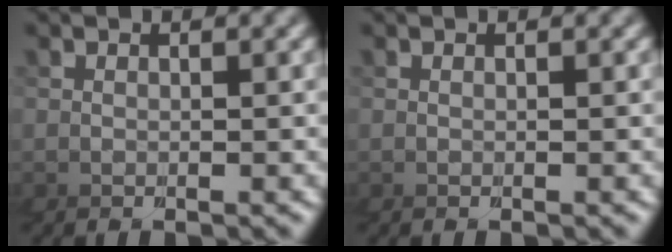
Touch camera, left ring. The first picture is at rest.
{"total": 0.0}